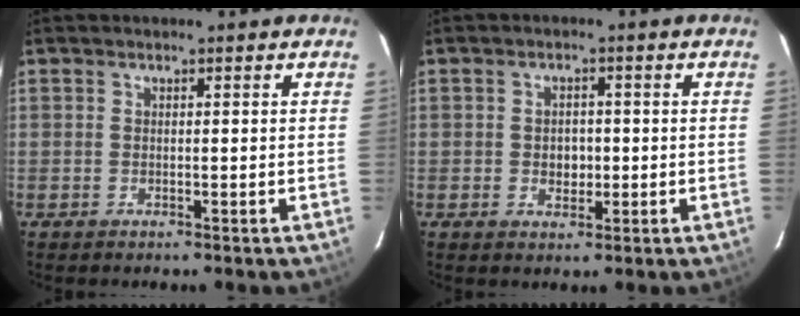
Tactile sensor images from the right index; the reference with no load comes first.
{"total": 3.0, "force": [-0.3, 2.5, 1.6], "torque": [-0.026, 0.006, -0.004]}